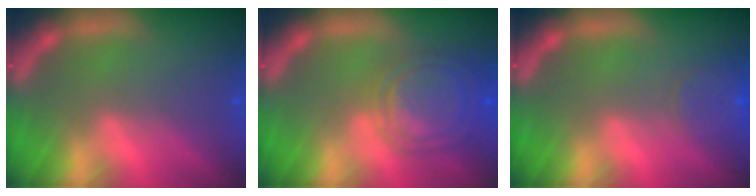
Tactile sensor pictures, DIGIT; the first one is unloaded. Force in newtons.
{"total": 7.6}
{"total": 2.4}